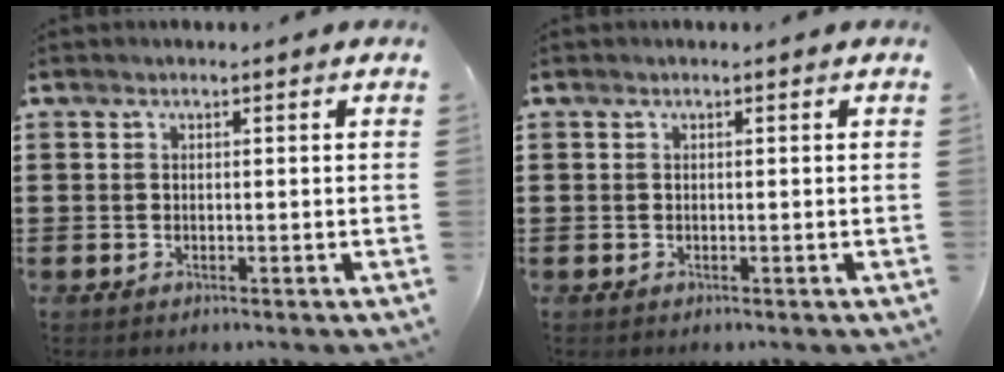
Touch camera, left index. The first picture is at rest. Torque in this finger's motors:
{"motor_torque": [0.00, 0.00, 0.00, 0.01]}